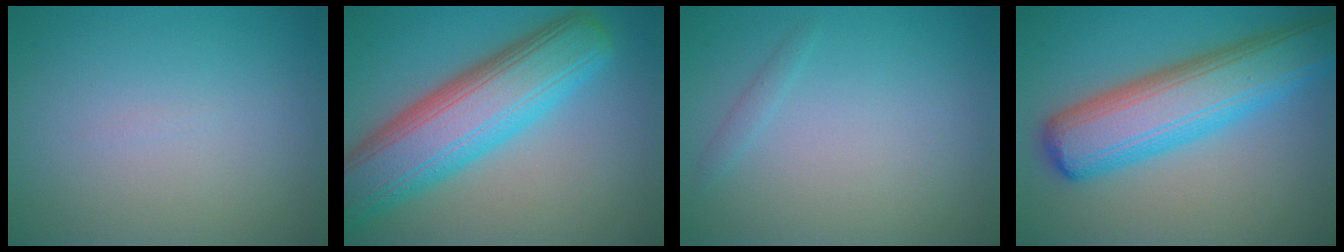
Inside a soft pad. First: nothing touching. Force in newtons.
{"total": 10.4, "press": 10.4, "slide": 0.3}
{"total": 0.8, "press": 0.8, "slide": 0.1}
{"total": 9.1, "press": 9.1, "slide": 0.1}